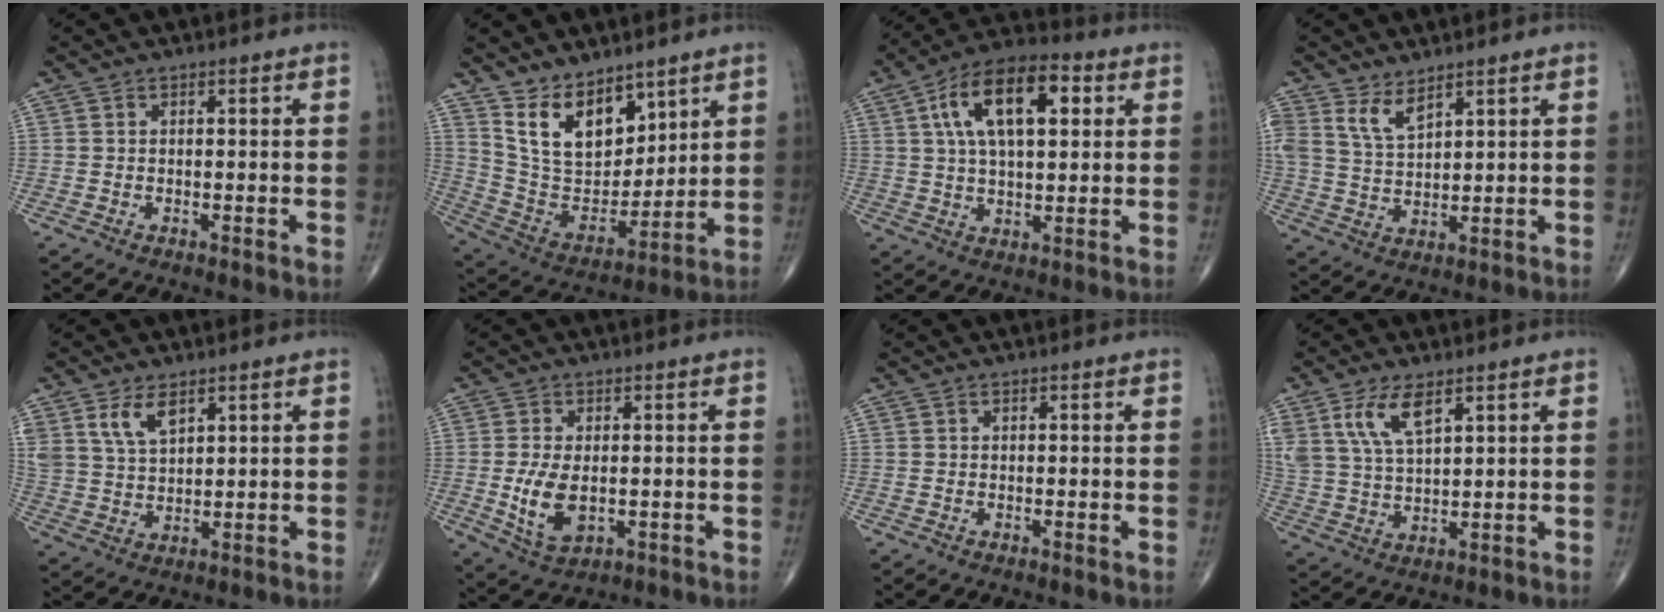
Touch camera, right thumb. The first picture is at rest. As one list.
[{"total": 14.2, "force": [9.3, 7.7, 7.5], "torque": [-0.095, -0.061, 0.198]}, {"total": 16.3, "force": [4.9, 7.9, 13.4], "torque": [-0.216, 0.012, 0.077]}, {"total": 5.4, "force": [3.9, 2.2, 3.0], "torque": [-0.050, -0.028, 0.083]}, {"total": 6.7, "force": [3.9, 3.5, 4.2], "torque": [-0.074, -0.018, 0.083]}, {"total": 7.8, "force": [-0.8, 4.4, 6.4], "torque": [-0.123, -0.012, -0.005]}, {"total": 0.0}, {"total": 8.9, "force": [4.8, 3.7, 6.5], "torque": [-0.128, -0.015, 0.104]}]